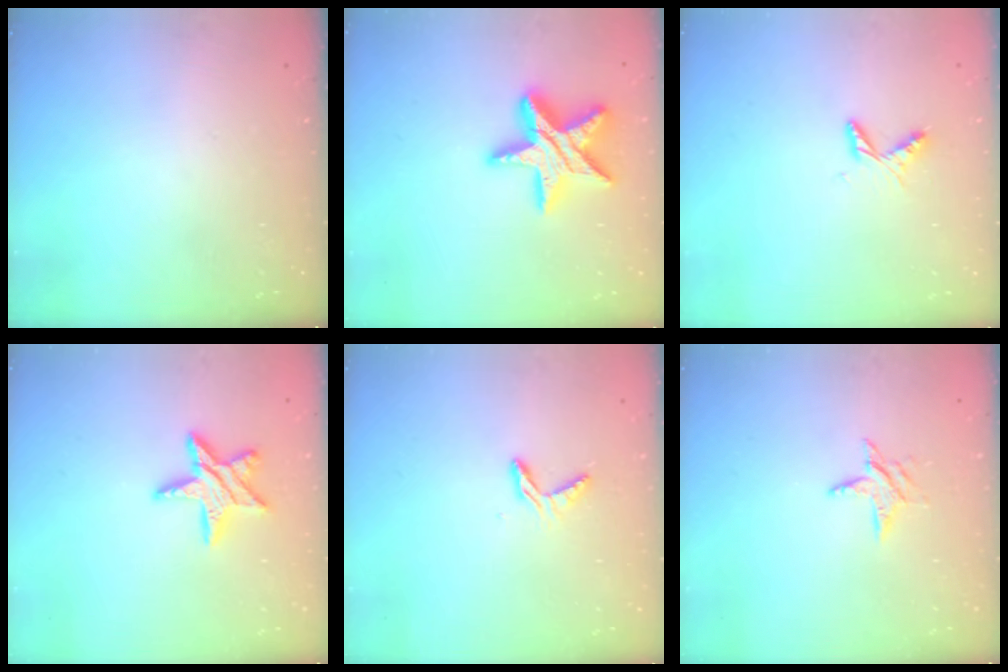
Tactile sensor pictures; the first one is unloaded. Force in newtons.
{"total": 17.0, "press": 17.0, "slide": 1.3}
{"total": 4.2, "press": 4.2, "slide": 0.4}
{"total": 10.8, "press": 10.7, "slide": 0.8}
{"total": 4.5, "press": 4.5, "slide": 0.3}
{"total": 5.6, "press": 5.6, "slide": 0.4}